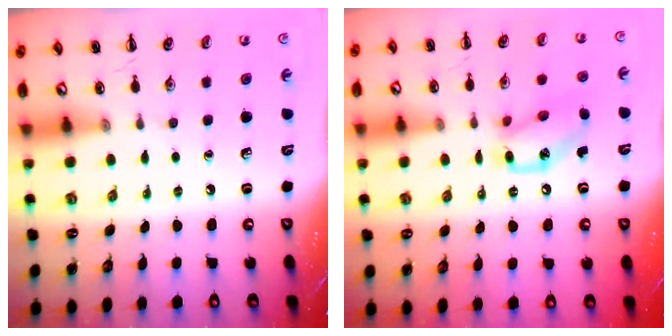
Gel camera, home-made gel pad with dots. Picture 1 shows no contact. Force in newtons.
{"total": 13.4, "press": 13.1, "slide": 2.4}